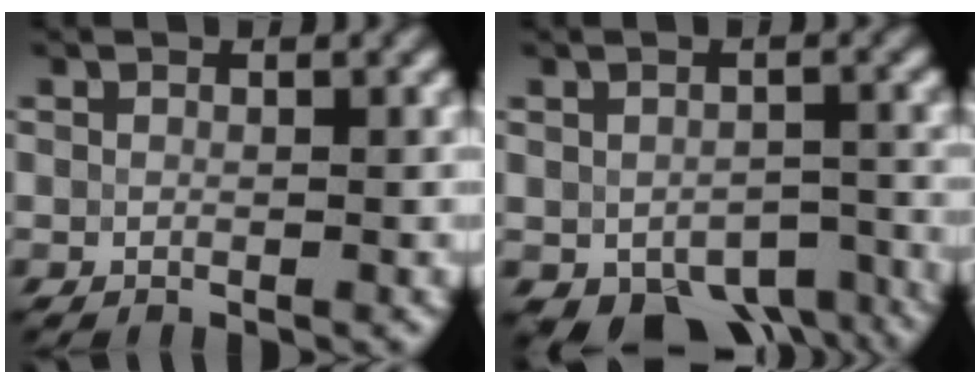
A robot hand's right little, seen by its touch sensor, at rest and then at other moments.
{"total": 8.5, "force": [-6.4, 4.8, 3.0], "torque": [-0.040, -0.017, -0.089]}